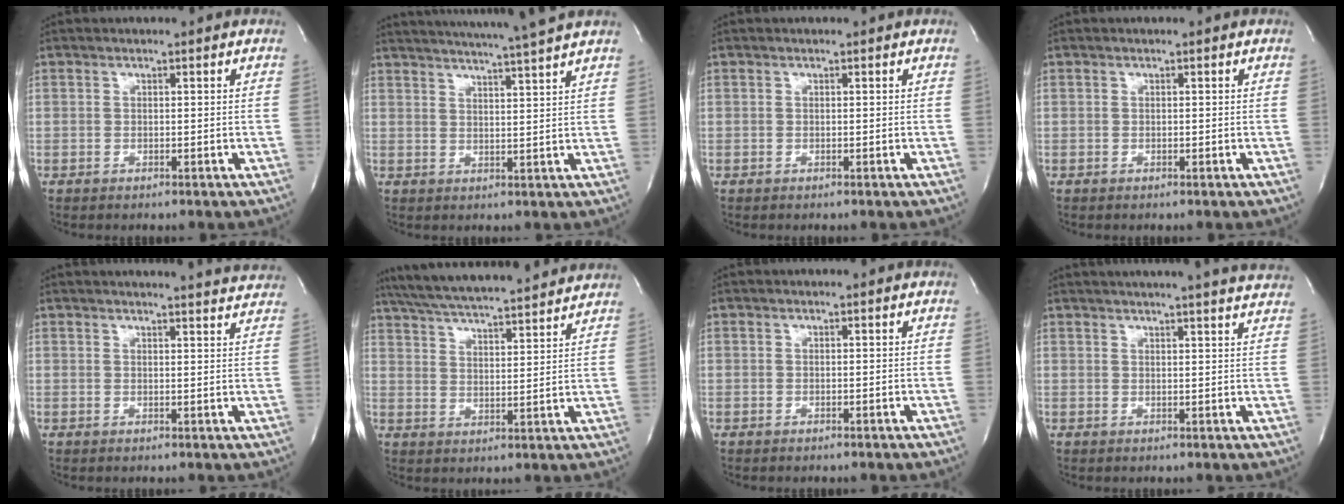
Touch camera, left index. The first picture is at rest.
{"total": 12.7, "force": [11.3, -1.8, 5.6], "torque": [-0.097, -0.018, 0.151]}
{"total": 0.0}
{"total": 0.0}
{"total": 11.4, "force": [11.1, 0.0, 2.9], "torque": [-0.034, -0.025, 0.115]}
{"total": 19.5, "force": [17.6, 1.6, 8.3], "torque": [-0.147, 0.031, 0.259]}
{"total": 0.0}
{"total": 17.7, "force": [16.2, 0.1, 7.1], "torque": [-0.113, -0.006, 0.193]}